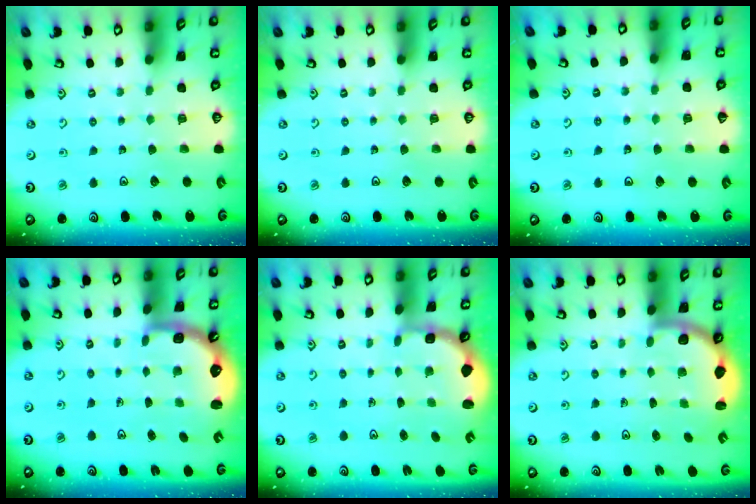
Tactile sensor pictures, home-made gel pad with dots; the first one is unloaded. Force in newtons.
{"total": 0.0}
{"total": 2.6, "press": 2.6, "slide": 0.2}
{"total": 2.8, "press": 2.5, "slide": 1.2}
{"total": 2.7, "press": 2.0, "slide": 1.7}
{"total": 2.6, "press": 2.5, "slide": 0.6}